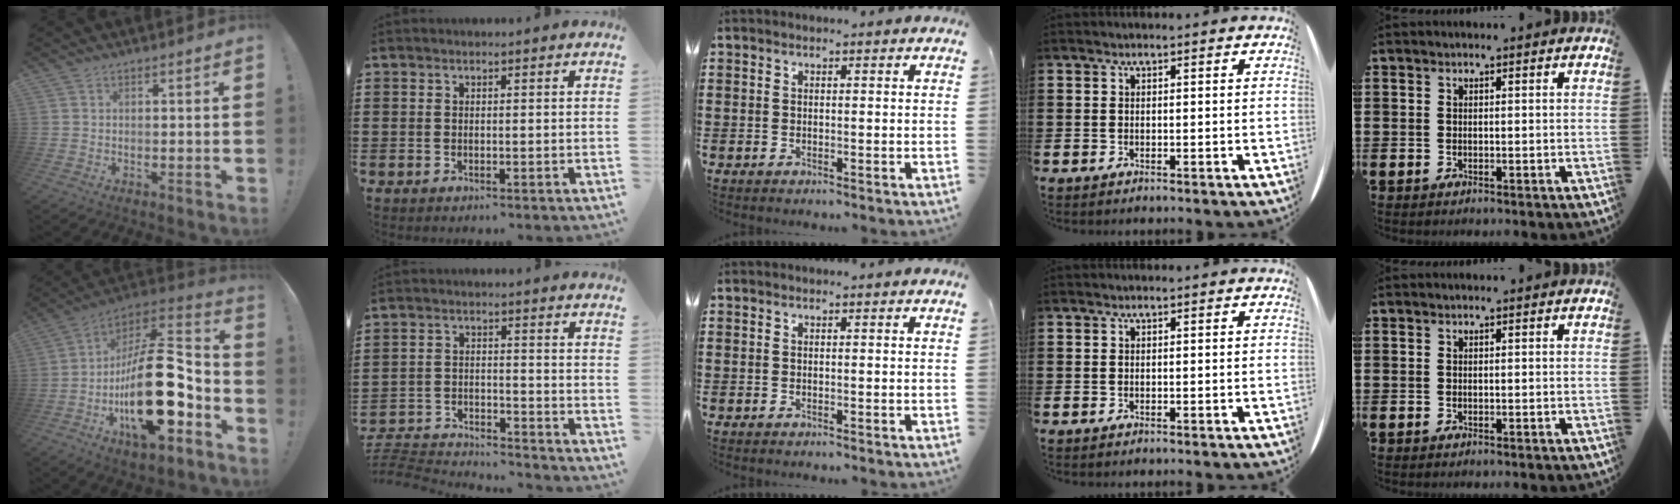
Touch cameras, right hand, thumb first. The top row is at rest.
{"thumb": {"total": 28.9, "force": [-6.9, 13.6, 24.6], "torque": [-0.406, 0.042, -0.103]}, "index": {"total": 4.6, "force": [-4.5, 0.4, 0.5], "torque": [-0.026, -0.005, -0.099]}}